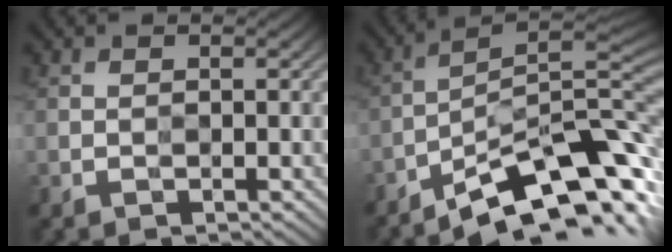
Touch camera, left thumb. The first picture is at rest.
{"total": 12.0, "force": [-7.5, 2.8, 8.9], "torque": [-0.148, 0.000, -0.135]}